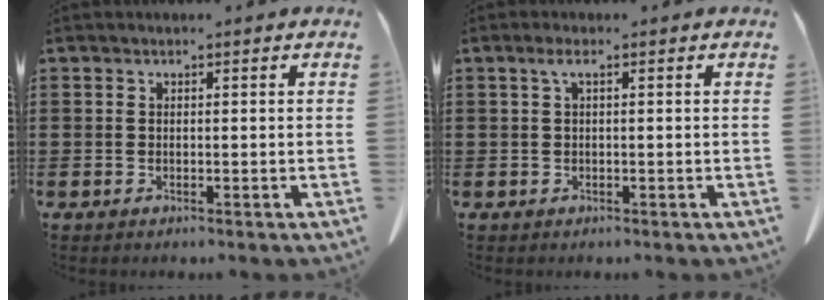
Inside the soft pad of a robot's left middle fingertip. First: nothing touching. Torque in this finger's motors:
{"motor_torque": [0.16, 0.15, -0.02, 0.01]}